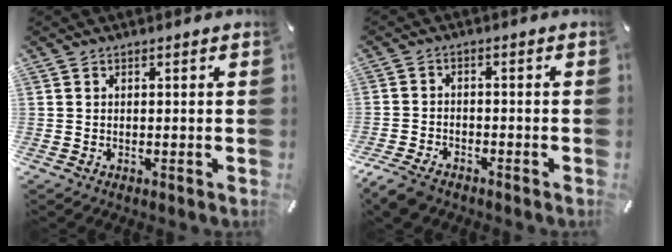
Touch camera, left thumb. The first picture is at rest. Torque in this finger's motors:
{"motor_torque": [-0.29, 0.96, 0.73, 0.67, 0.20]}